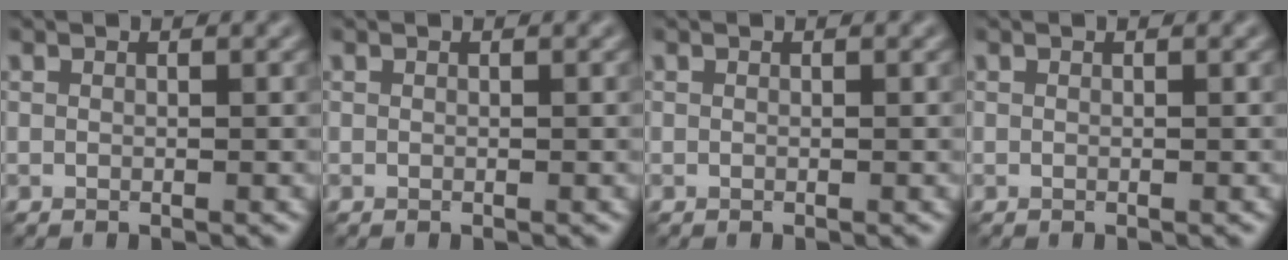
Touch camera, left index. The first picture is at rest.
{"total": 0.0}
{"total": 0.0}
{"total": 0.0}